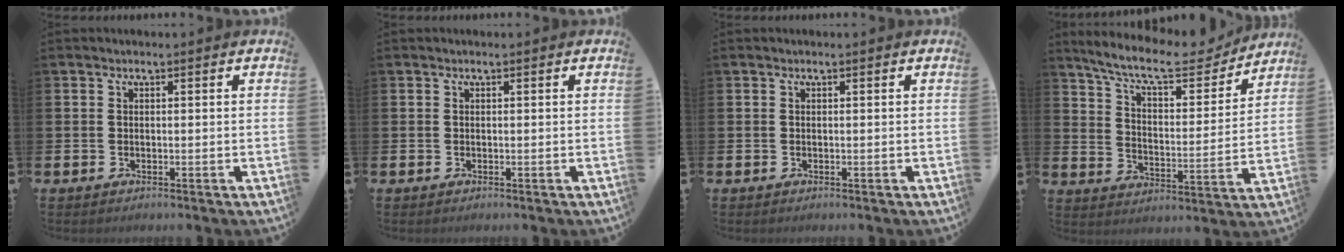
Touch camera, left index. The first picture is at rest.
{"total": 0.0}
{"total": 0.0}
{"total": 10.1, "force": [9.0, 2.2, 4.0], "torque": [-0.099, -0.058, 0.152]}